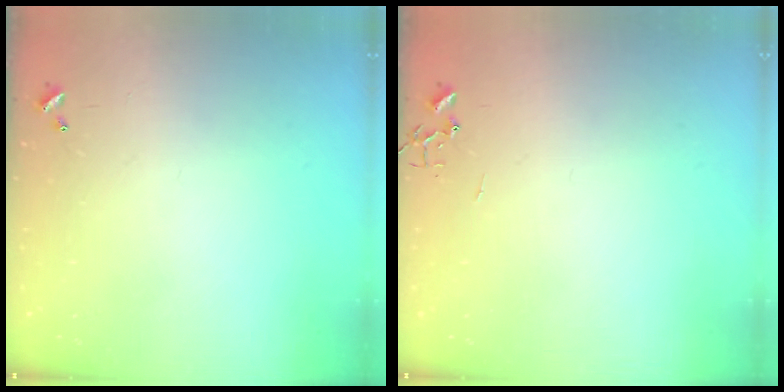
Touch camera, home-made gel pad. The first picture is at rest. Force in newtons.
{"total": 0.0}